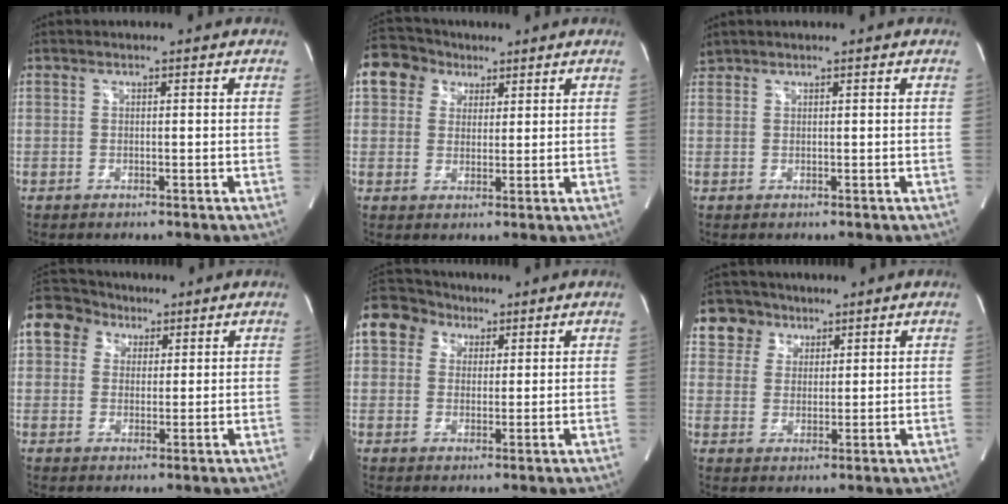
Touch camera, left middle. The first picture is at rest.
{"total": 7.7, "force": [3.7, 6.4, 2.0], "torque": [-0.043, 0.031, 0.066]}
{"total": 0.9, "force": [0.9, 0.2, -0.2], "torque": [-0.005, 0.009, 0.022]}
{"total": 10.2, "force": [4.7, 8.5, 3.4], "torque": [-0.087, 0.041, 0.083]}
{"total": 10.8, "force": [4.9, 8.9, 3.7], "torque": [-0.098, 0.044, 0.087]}
{"total": 5.5, "force": [3.3, 4.4, 0.3], "torque": [-0.009, 0.006, 0.062]}